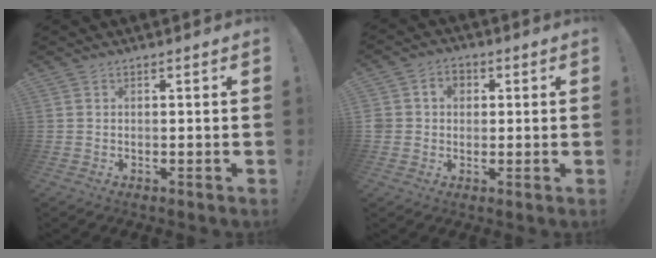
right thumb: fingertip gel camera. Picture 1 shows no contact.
{"total": 5.3, "force": [0.8, 4.8, 2.2], "torque": [-0.028, 0.002, 0.016]}